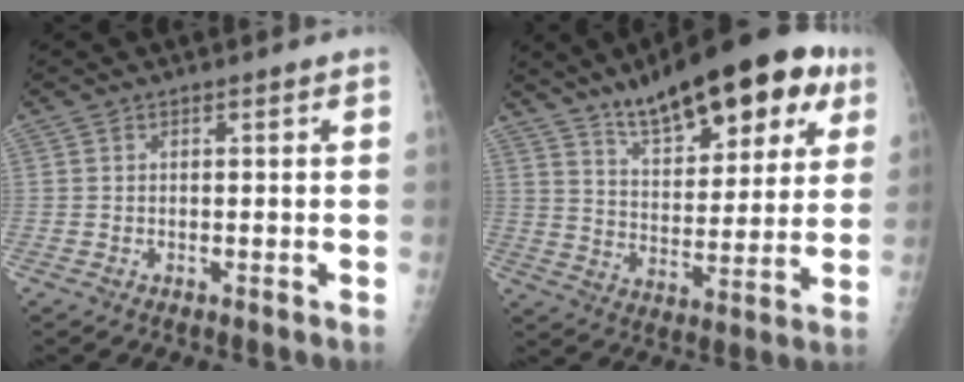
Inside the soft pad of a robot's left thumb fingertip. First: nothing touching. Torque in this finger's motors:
{"motor_torque": [0.99, 1.02, 1.46, -1.31, 0.16]}